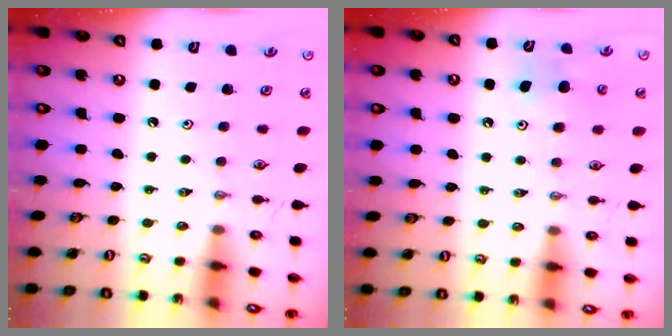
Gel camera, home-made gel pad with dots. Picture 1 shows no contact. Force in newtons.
{"total": 5.7, "press": 5.7, "slide": 0.3}